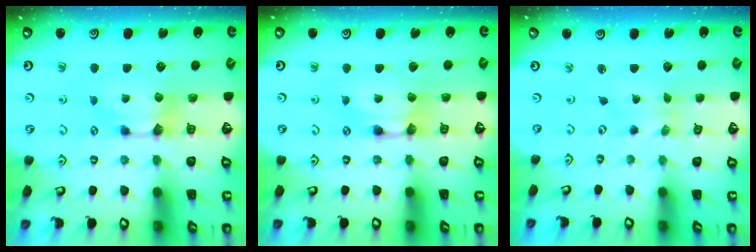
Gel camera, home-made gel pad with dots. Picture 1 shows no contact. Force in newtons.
{"total": 2.1, "press": 2.1, "slide": 0.2}
{"total": 4.4, "press": 4.3, "slide": 0.9}